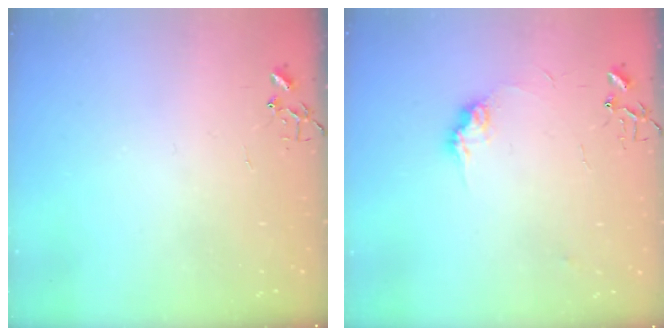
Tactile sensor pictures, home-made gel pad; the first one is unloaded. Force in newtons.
{"total": 8.9, "press": 8.9, "slide": 0.5}